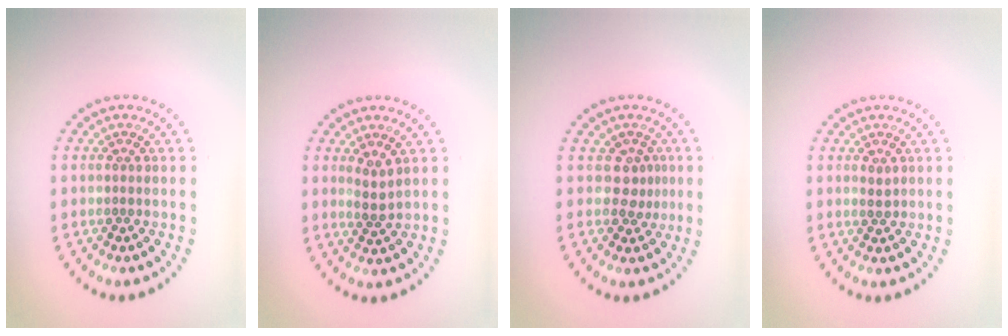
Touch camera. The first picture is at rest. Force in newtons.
{"total": 1.9, "press": 1.5, "slide": 1.2}
{"total": 2.0, "press": 1.4, "slide": 1.4}
{"total": 0.8, "press": 0.8, "slide": 0.1}